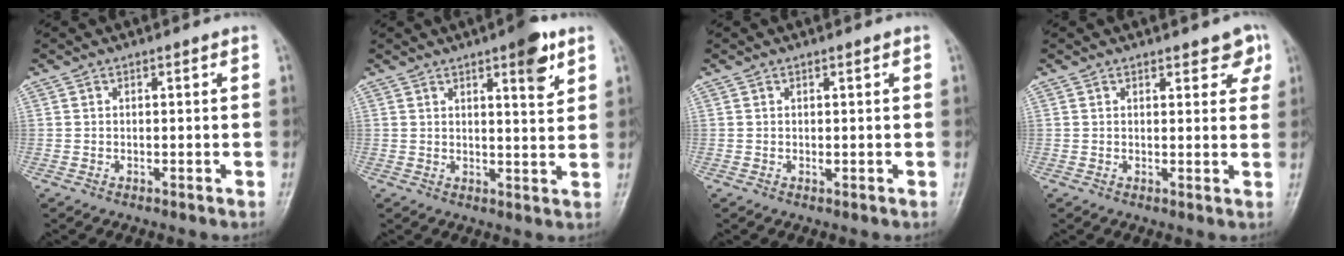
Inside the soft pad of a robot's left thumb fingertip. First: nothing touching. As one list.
[{"total": 6.8, "force": [3.8, 1.7, 5.3], "torque": [-0.063, -0.019, 0.049]}, {"total": 0.9, "force": [0.3, 0.4, 0.8], "torque": [-0.012, -0.001, 0.006]}, {"total": 4.2, "force": [2.6, 2.1, 2.5], "torque": [-0.001, -0.010, 0.029]}]